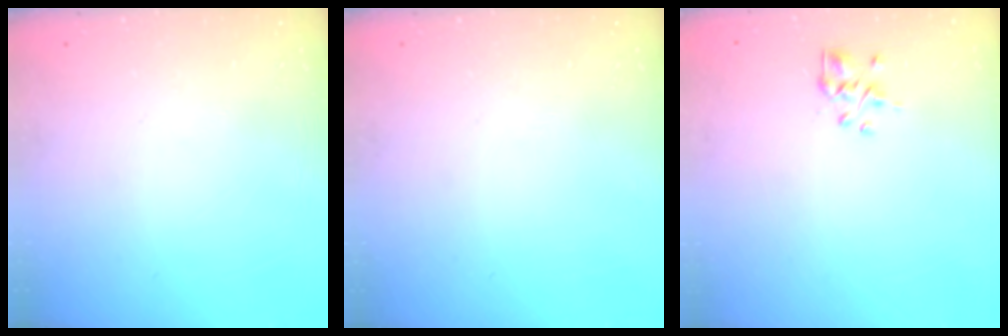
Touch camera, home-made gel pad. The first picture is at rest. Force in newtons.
{"total": 0.0}
{"total": 2.3, "press": 2.1, "slide": 0.9}